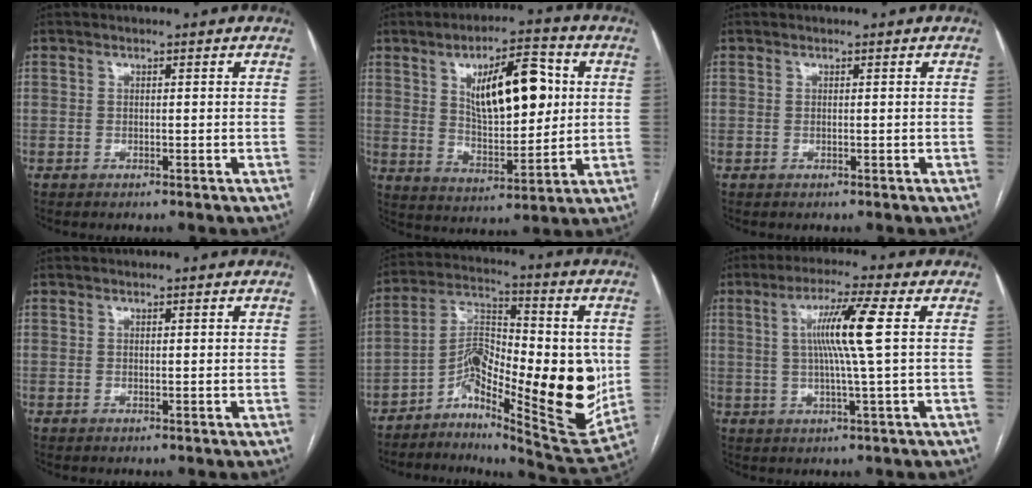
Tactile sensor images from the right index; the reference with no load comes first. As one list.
[{"total": 13.7, "force": [3.8, 4.9, 12.2], "torque": [-0.195, 0.012, 0.067]}, {"total": 0.0}, {"total": 0.7, "force": [0.3, 0.2, 0.5], "torque": [-0.008, 0.002, 0.005]}, {"total": 18.2, "force": [-3.7, 5.8, 16.9], "torque": [-0.273, 0.008, -0.059]}, {"total": 8.6, "force": [1.5, -1.1, 8.4], "torque": [-0.153, 0.004, 0.030]}]